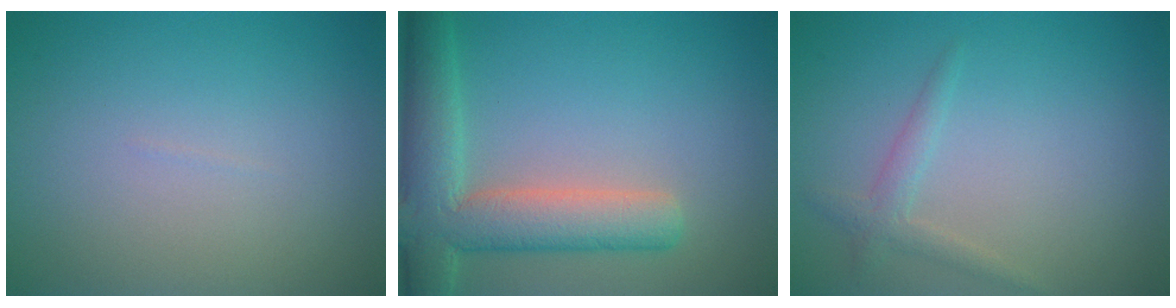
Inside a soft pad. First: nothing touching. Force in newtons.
{"total": 7.3, "press": 7.2, "slide": 0.8}
{"total": 1.6, "press": 1.6, "slide": 0.1}